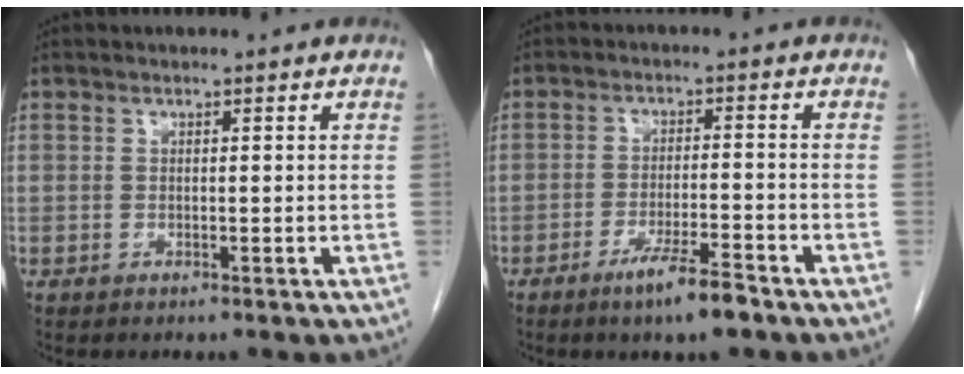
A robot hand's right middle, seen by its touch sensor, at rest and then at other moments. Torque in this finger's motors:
{"motor_torque": [1.21, -0.93, 0.48, 0.14]}